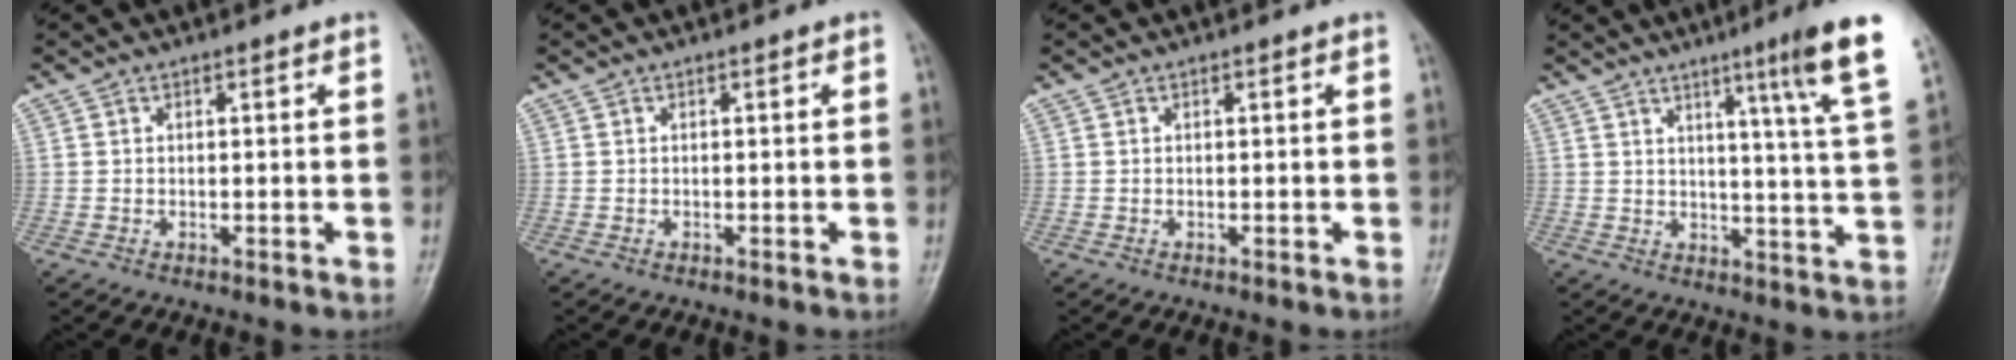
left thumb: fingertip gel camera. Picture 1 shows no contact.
{"total": 0.0}
{"total": 0.0}
{"total": 12.5, "force": [7.2, -0.3, 10.2], "torque": [-0.139, -0.039, 0.090]}